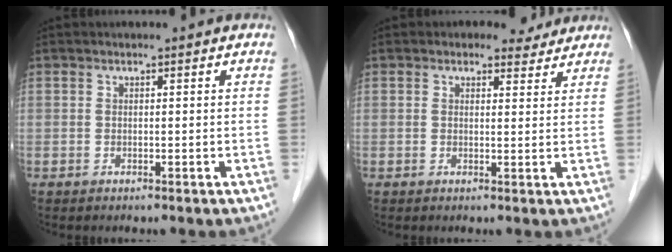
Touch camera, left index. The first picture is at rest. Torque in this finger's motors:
{"motor_torque": [0.61, -0.63, 0.15, 0.02]}